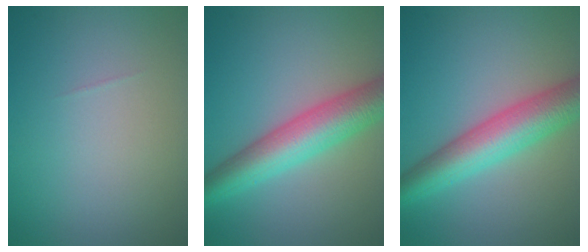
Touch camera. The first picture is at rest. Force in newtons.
{"total": 7.0, "press": 7.0, "slide": 0.1}
{"total": 7.0, "press": 7.0, "slide": 0.1}